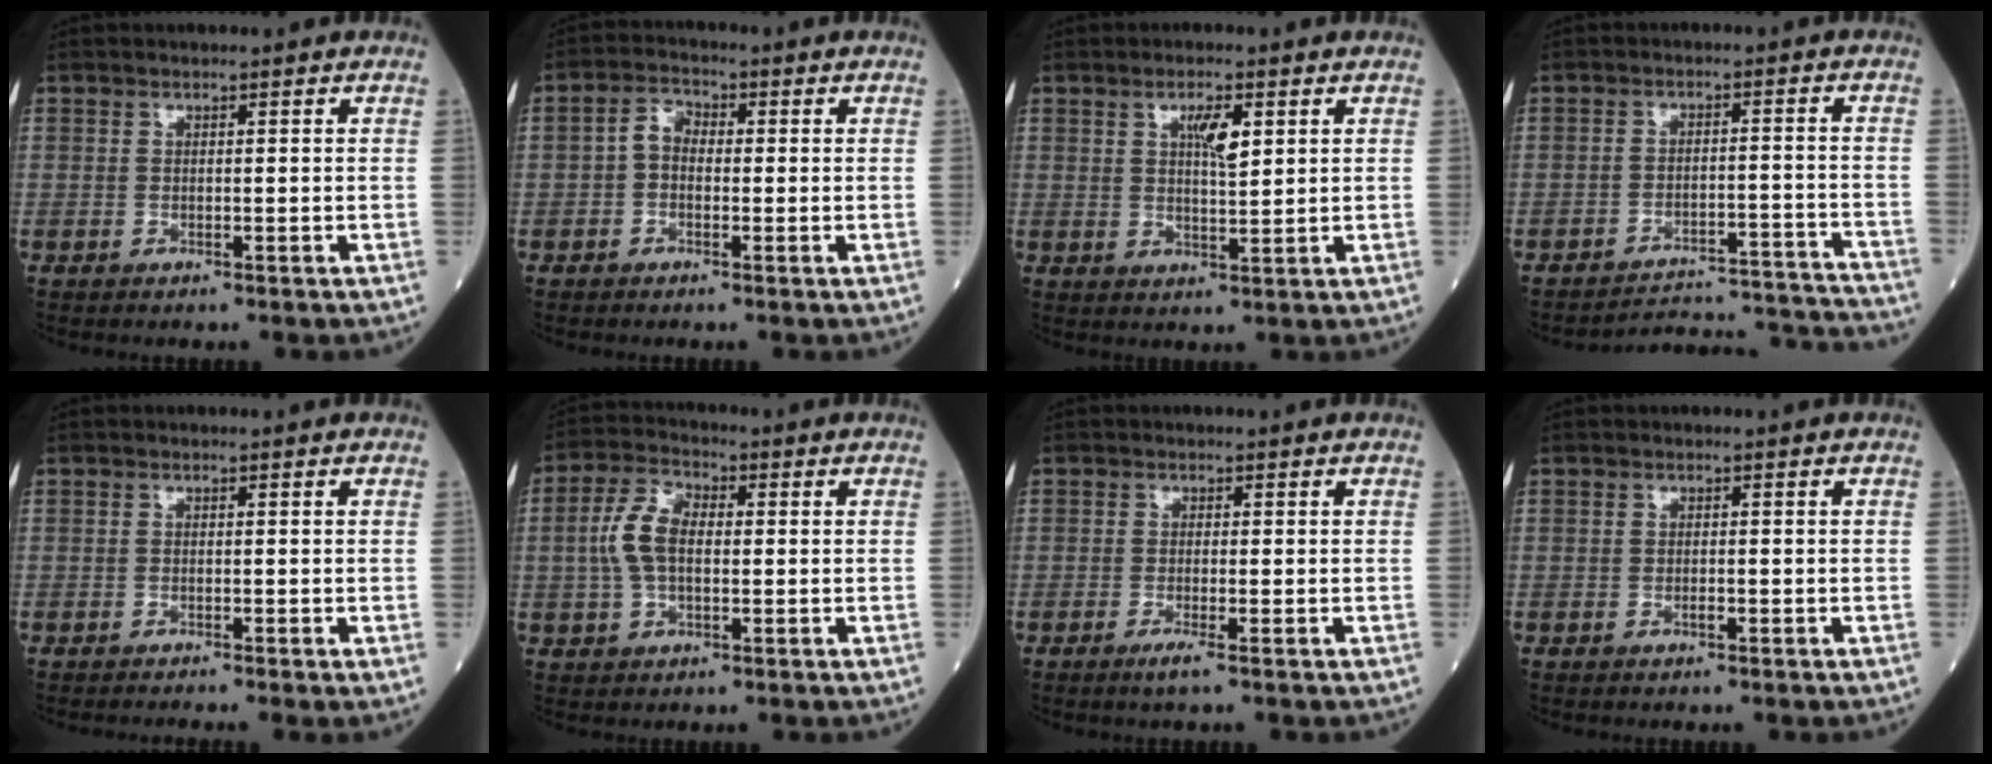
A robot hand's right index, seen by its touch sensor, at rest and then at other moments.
{"total": 3.3, "force": [-0.3, 2.3, 2.4], "torque": [-0.040, 0.014, -0.011]}
{"total": 4.2, "force": [1.7, 0.9, 3.7], "torque": [-0.065, 0.001, 0.030]}
{"total": 15.0, "force": [-15.0, -0.9, 0.4], "torque": [0.015, 0.018, -0.192]}
{"total": 1.3, "force": [-1.0, -0.4, 0.8], "torque": [-0.009, 0.001, -0.018]}
{"total": 6.7, "force": [0.2, 3.6, 5.7], "torque": [-0.131, 0.019, -0.001]}
{"total": 1.9, "force": [-1.1, -0.2, 1.5], "torque": [-0.031, -0.005, -0.023]}
{"total": 0.6, "force": [-0.3, 0.2, 0.5], "torque": [-0.013, 0.000, -0.004]}